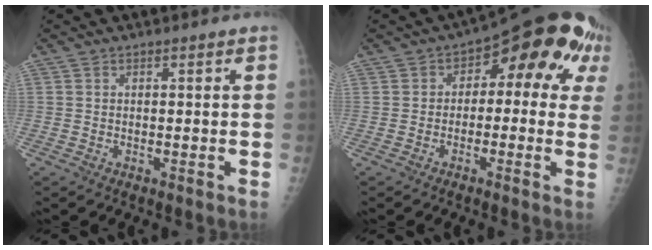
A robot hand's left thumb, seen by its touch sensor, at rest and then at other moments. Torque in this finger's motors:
{"motor_torque": [0.50, 0.32, 0.54, 0.29, 0.11]}